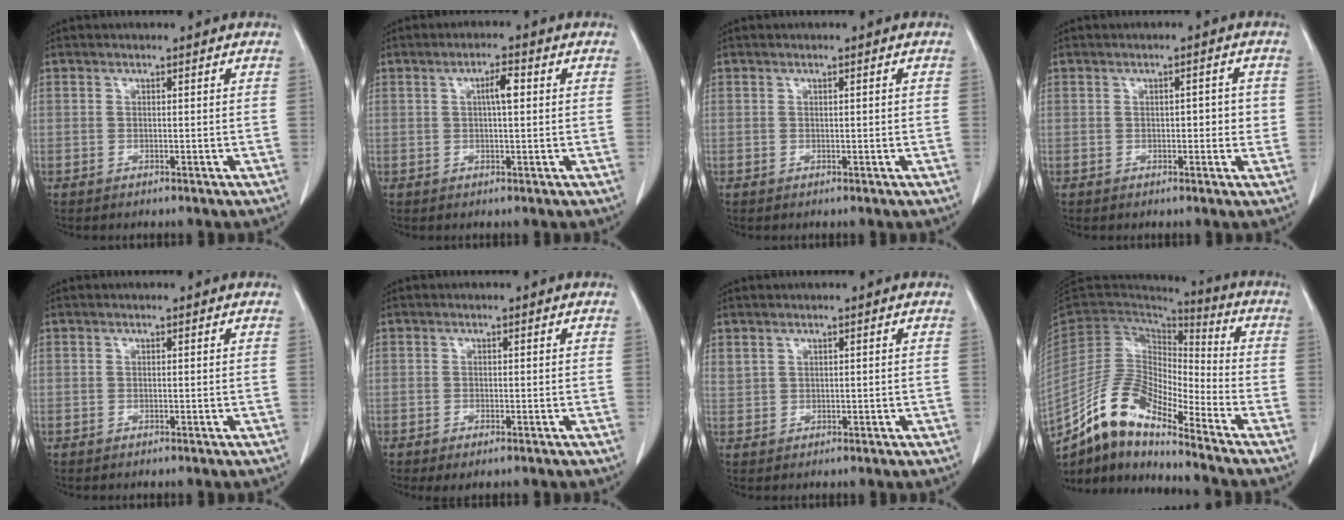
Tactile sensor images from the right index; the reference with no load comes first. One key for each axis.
{"total": 3.1, "fx": 0.6, "fy": 0.5, "fz": 3.0, "tx": -0.052, "ty": 0.006, "tz": 0.010}
{"total": 0.5, "fx": 0.1, "fy": 0.0, "fz": 0.5, "tx": -0.010, "ty": 0.000, "tz": 0.002}
{"total": 3.1, "fx": 0.1, "fy": 1.2, "fz": 2.9, "tx": -0.037, "ty": 0.003, "tz": 0.000}
{"total": 0.0}
{"total": 1.9, "fx": -1.2, "fy": 0.5, "fz": 1.4, "tx": -0.017, "ty": -0.006, "tz": -0.016}
{"total": 1.6, "fx": 1.0, "fy": 1.0, "fz": 0.7, "tx": -0.021, "ty": 0.011, "tz": 0.031}
{"total": 12.1, "fx": -10.0, "fy": 3.1, "fz": 6.2, "tx": -0.120, "ty": 0.032, "tz": -0.186}